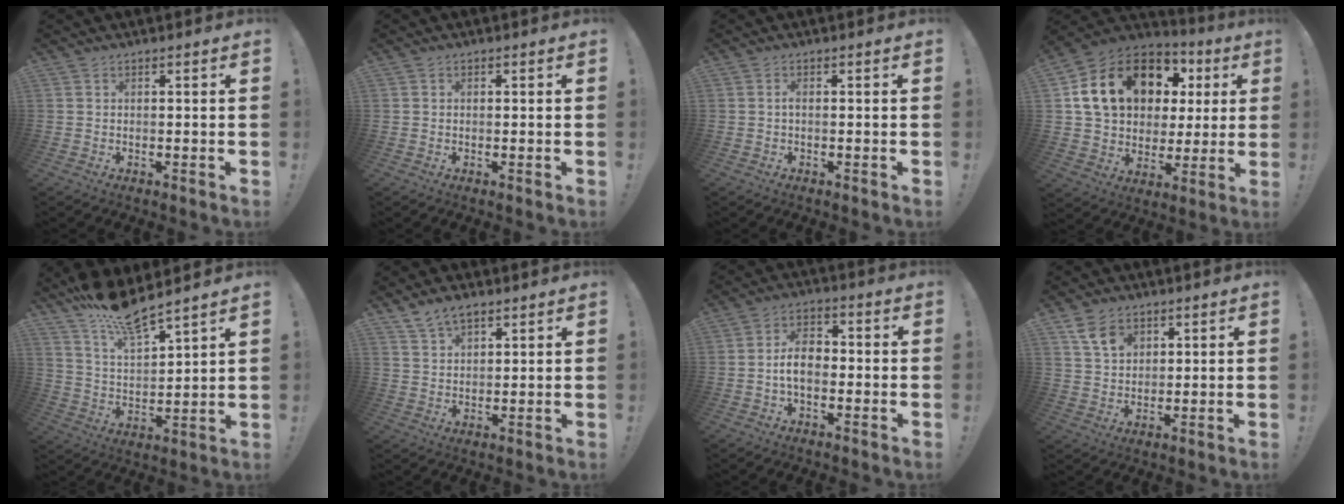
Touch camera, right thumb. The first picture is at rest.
{"total": 0.5, "force": [-0.1, 0.5, 0.1], "torque": [-0.005, 0.004, -0.002]}
{"total": 1.1, "force": [-0.4, 0.2, 1.0], "torque": [-0.020, 0.004, -0.008]}
{"total": 20.8, "force": [8.5, 14.1, 12.7], "torque": [-0.214, -0.022, 0.178]}
{"total": 11.9, "force": [11.1, 1.3, 4.0], "torque": [-0.084, -0.090, 0.195]}
{"total": 5.0, "force": [3.8, 2.1, 2.6], "torque": [-0.052, -0.011, 0.072]}
{"total": 7.9, "force": [-1.1, 4.7, 6.2], "torque": [-0.108, 0.008, -0.020]}
{"total": 7.2, "force": [3.8, 4.9, 3.7], "torque": [-0.053, -0.011, 0.070]}